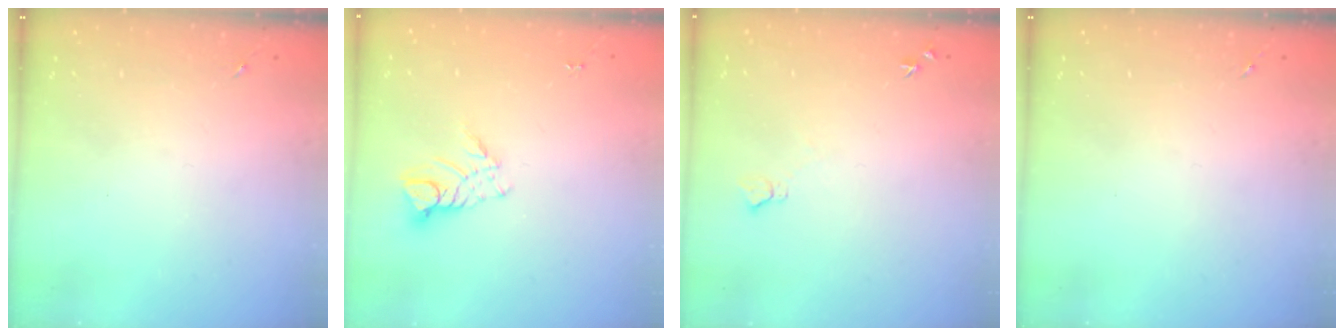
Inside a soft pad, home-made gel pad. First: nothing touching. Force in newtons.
{"total": 6.7, "press": 6.7, "slide": 0.5}
{"total": 5.5, "press": 5.5, "slide": 0.7}
{"total": 0.0}